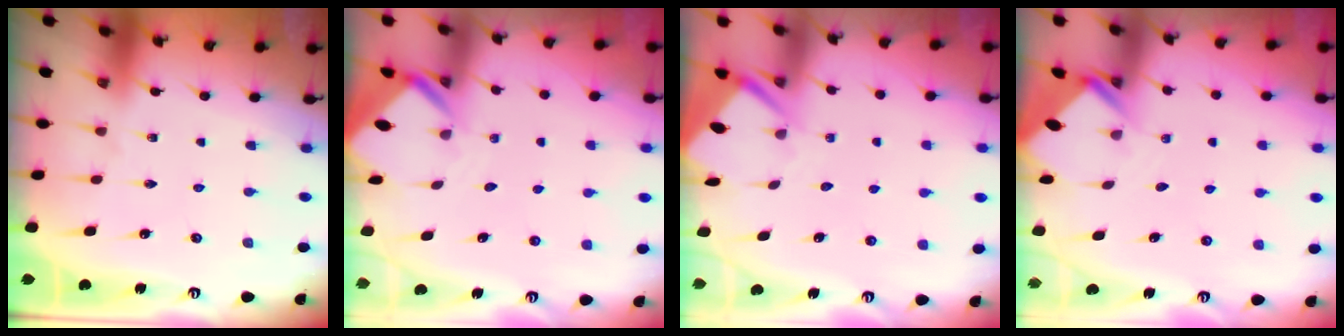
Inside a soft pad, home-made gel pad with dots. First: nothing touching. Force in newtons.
{"total": 2.6, "press": 2.5, "slide": 0.3}
{"total": 3.4, "press": 3.4, "slide": 0.3}
{"total": 2.6, "press": 2.6, "slide": 0.2}